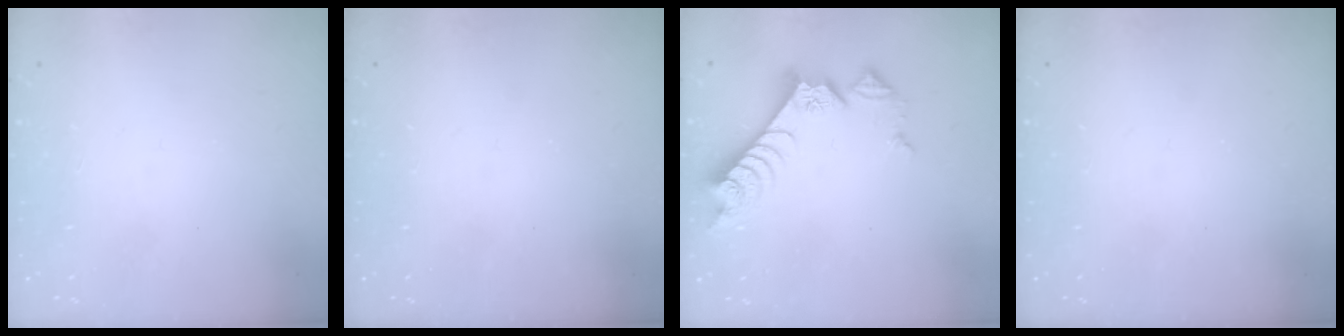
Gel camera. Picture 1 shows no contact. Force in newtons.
{"total": 0.0}
{"total": 9.4, "press": 9.3, "slide": 1.2}
{"total": 0.0}